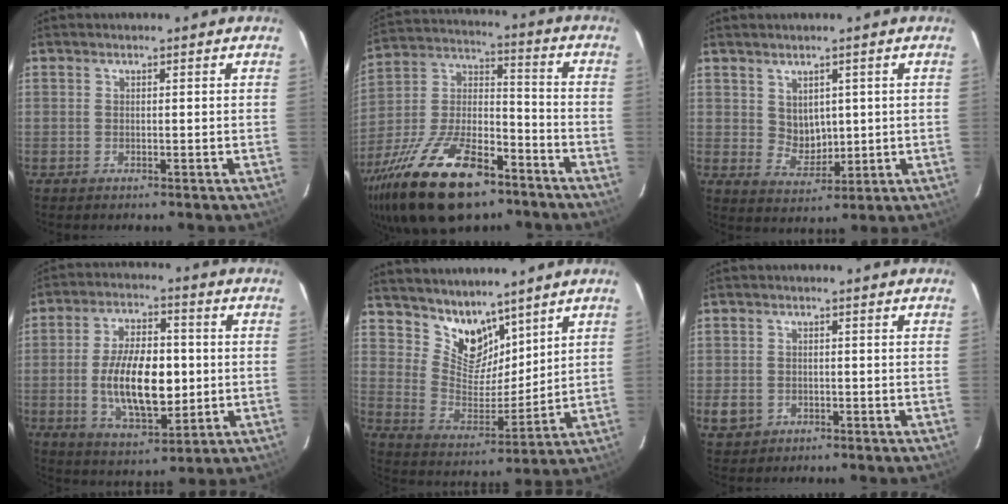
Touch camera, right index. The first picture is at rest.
{"total": 25.8, "force": [-16.0, 11.2, 16.8], "torque": [-0.337, -0.014, -0.270]}
{"total": 4.7, "force": [1.7, 3.9, 2.0], "torque": [-0.030, -0.002, 0.045]}
{"total": 14.8, "force": [-1.2, 7.0, 13.0], "torque": [-0.245, -0.003, -0.010]}
{"total": 10.8, "force": [8.5, 5.6, 3.7], "torque": [-0.066, -0.001, 0.168]}
{"total": 4.4, "force": [-1.3, 3.9, 1.5], "torque": [-0.042, 0.001, -0.015]}